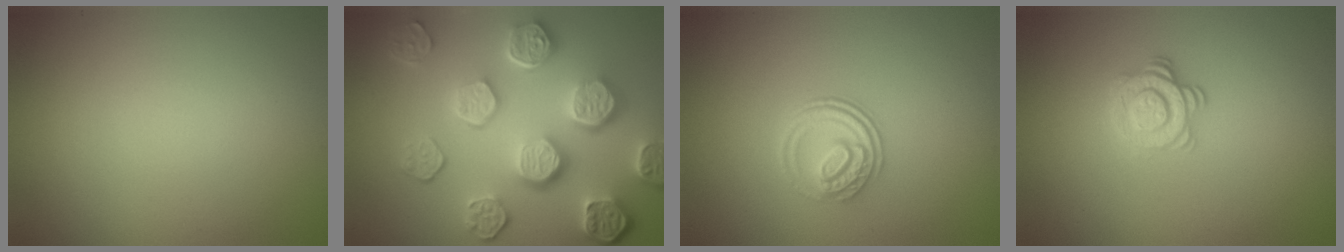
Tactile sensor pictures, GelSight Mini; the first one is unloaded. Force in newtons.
{"total": 8.6, "press": 6.3, "slide": 5.9}
{"total": 2.5, "press": 2.0, "slide": 1.5}
{"total": 2.8, "press": 2.5, "slide": 1.3}